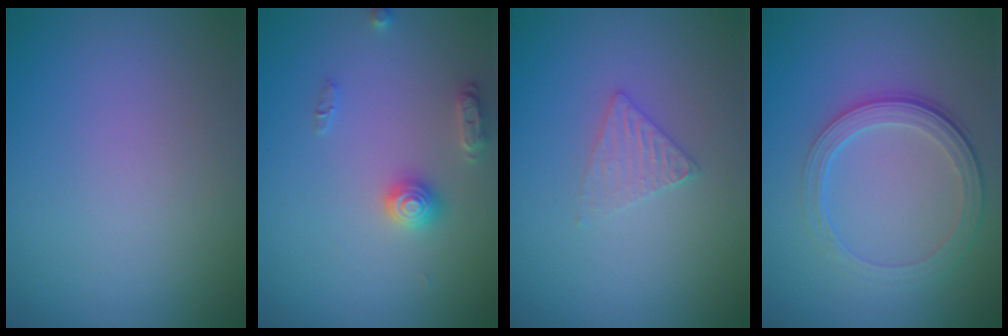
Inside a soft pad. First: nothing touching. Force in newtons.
{"total": 2.5, "press": 2.5, "slide": 0.4}
{"total": 1.6, "press": 1.6, "slide": 0.2}
{"total": 3.7, "press": 2.9, "slide": 2.4}